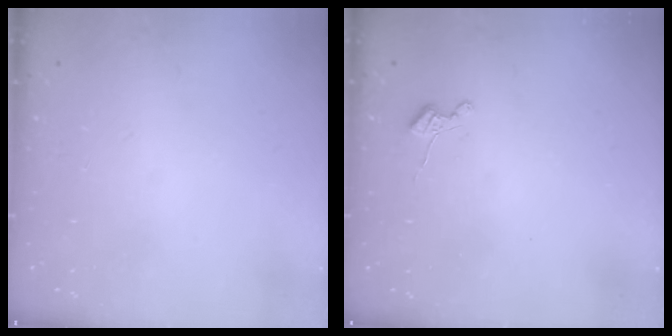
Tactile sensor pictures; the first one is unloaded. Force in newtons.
{"total": 3.7, "press": 3.7, "slide": 0.4}